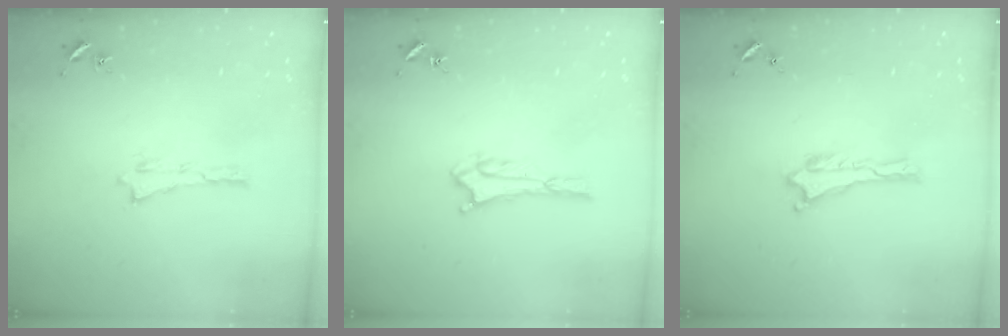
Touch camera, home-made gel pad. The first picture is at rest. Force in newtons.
{"total": 3.3, "press": 3.3, "slide": 0.4}
{"total": 0.0}